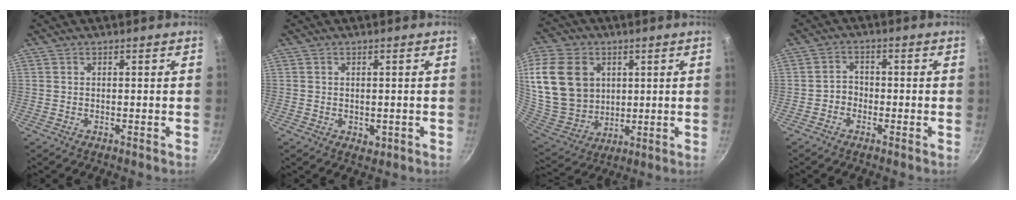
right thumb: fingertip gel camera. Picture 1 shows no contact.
{"total": 2.1, "force": [-0.3, 1.7, 1.2], "torque": [-0.015, -0.004, -0.001]}
{"total": 19.7, "force": [5.0, 15.4, 11.4], "torque": [-0.210, -0.015, 0.111]}
{"total": 2.8, "force": [-1.2, 2.3, 1.0], "torque": [0.005, 0.019, -0.025]}